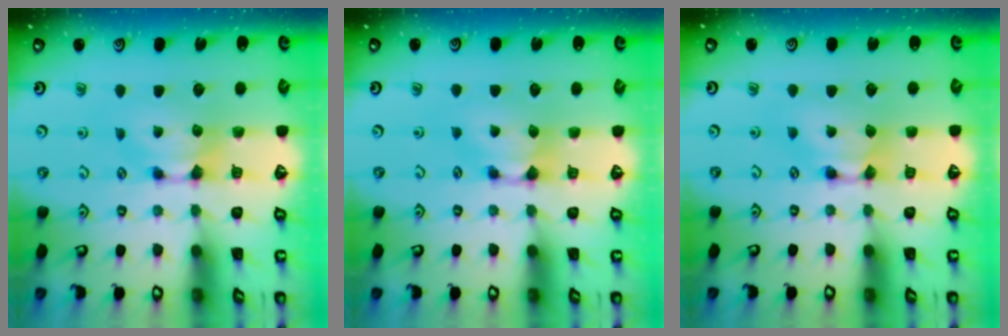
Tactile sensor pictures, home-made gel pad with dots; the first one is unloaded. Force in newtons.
{"total": 0.6, "press": 0.2, "slide": 0.5}
{"total": 1.5, "press": 1.5, "slide": 0.1}